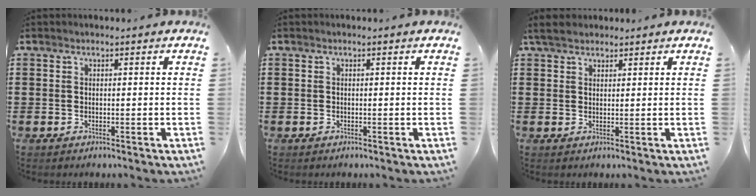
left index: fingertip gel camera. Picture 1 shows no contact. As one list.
[{"total": 0.0}, {"total": 2.7, "force": [2.3, 1.1, 1.0], "torque": [-0.026, 0.006, 0.044]}]